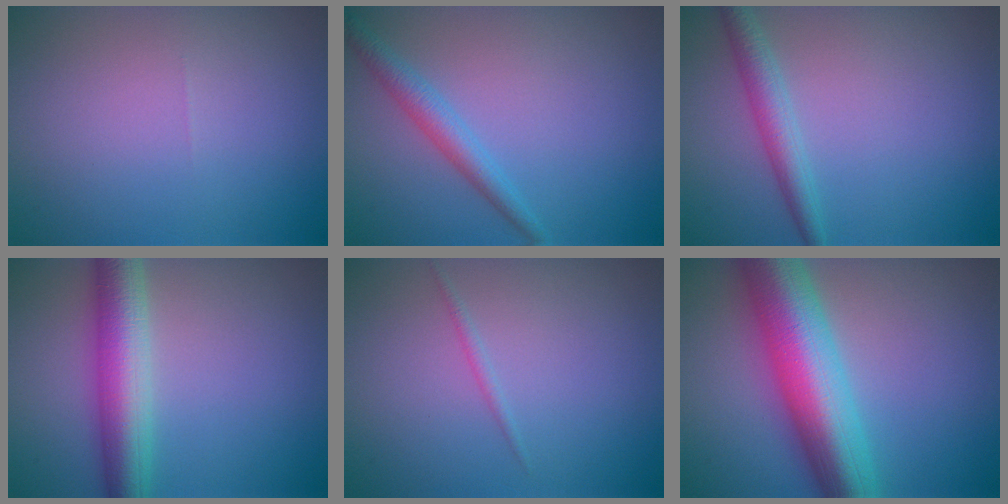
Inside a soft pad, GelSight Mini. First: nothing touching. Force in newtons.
{"total": 2.3, "press": 2.3, "slide": 0.2}
{"total": 2.7, "press": 2.7, "slide": 0.1}
{"total": 6.6, "press": 6.6, "slide": 0.0}
{"total": 0.7, "press": 0.7, "slide": 0.1}
{"total": 11.7, "press": 11.7, "slide": 0.3}